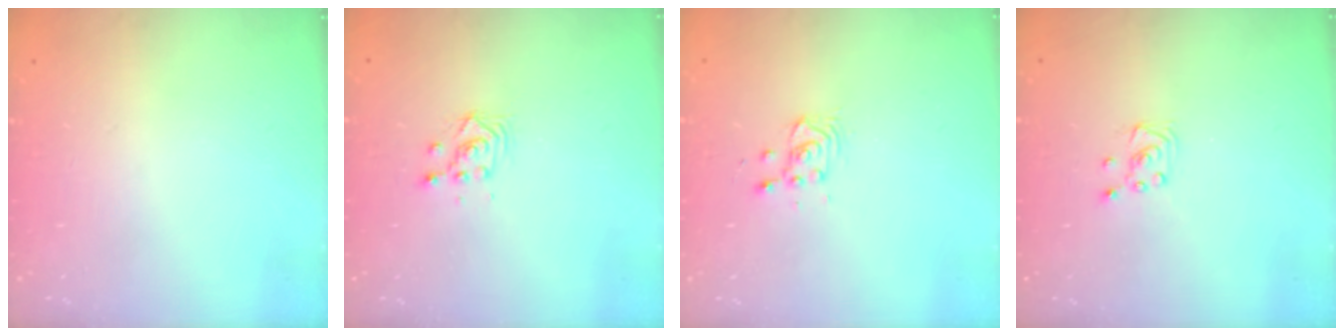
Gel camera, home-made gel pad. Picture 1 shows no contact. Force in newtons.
{"total": 2.8, "press": 2.8, "slide": 0.1}
{"total": 3.3, "press": 3.3, "slide": 0.2}
{"total": 3.7, "press": 3.6, "slide": 0.4}